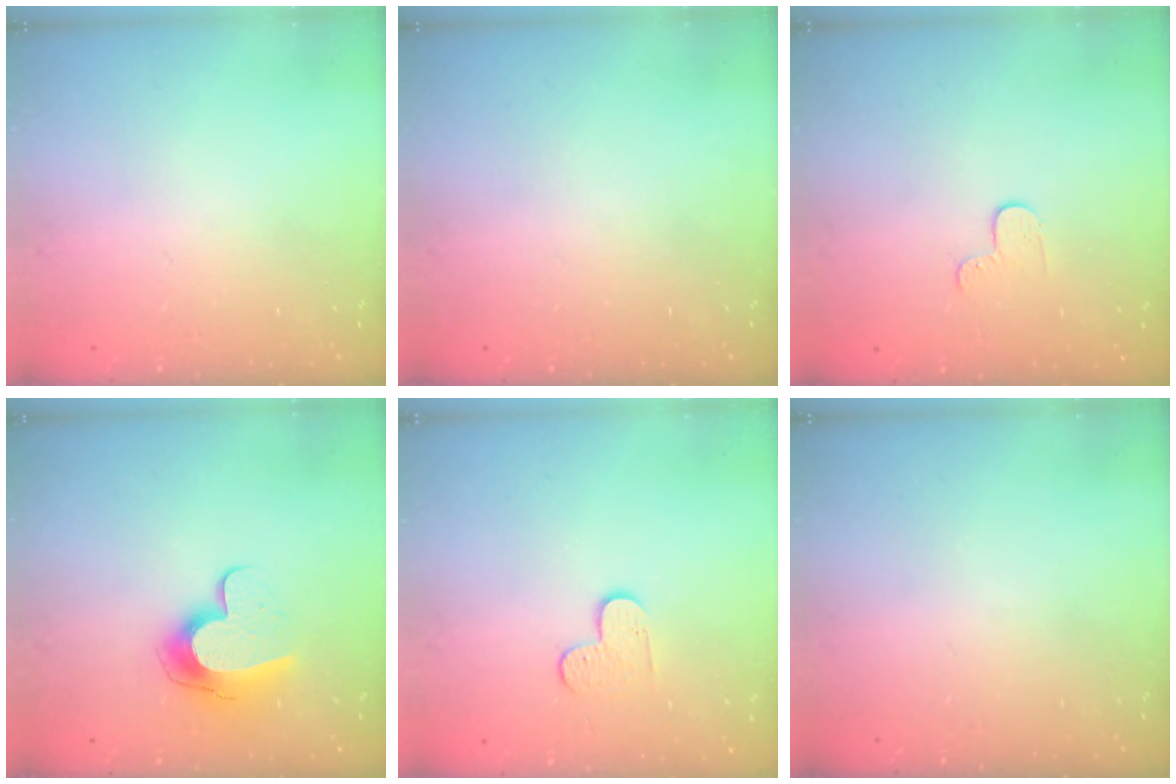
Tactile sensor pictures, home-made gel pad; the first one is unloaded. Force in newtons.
{"total": 0.0}
{"total": 3.7, "press": 3.6, "slide": 0.3}
{"total": 10.9, "press": 10.9, "slide": 1.1}
{"total": 4.7, "press": 4.7, "slide": 0.5}
{"total": 0.0}